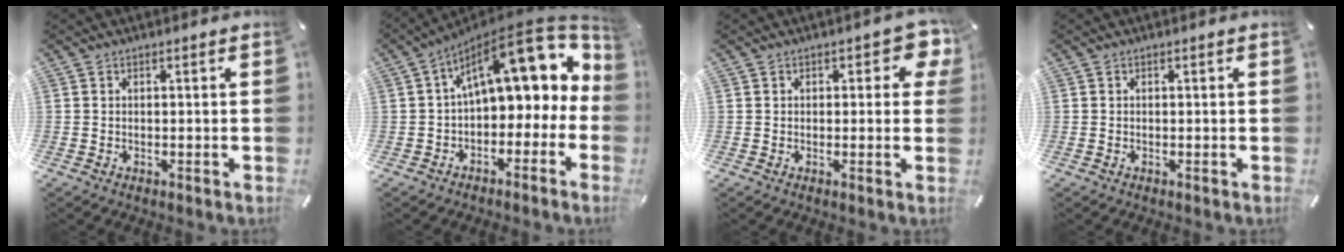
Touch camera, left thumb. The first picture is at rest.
{"total": 18.2, "force": [7.1, 9.5, 13.8], "torque": [-0.187, -0.046, 0.121]}
{"total": 4.8, "force": [1.9, 2.8, 3.3], "torque": [-0.029, -0.003, 0.027]}
{"total": 0.0}